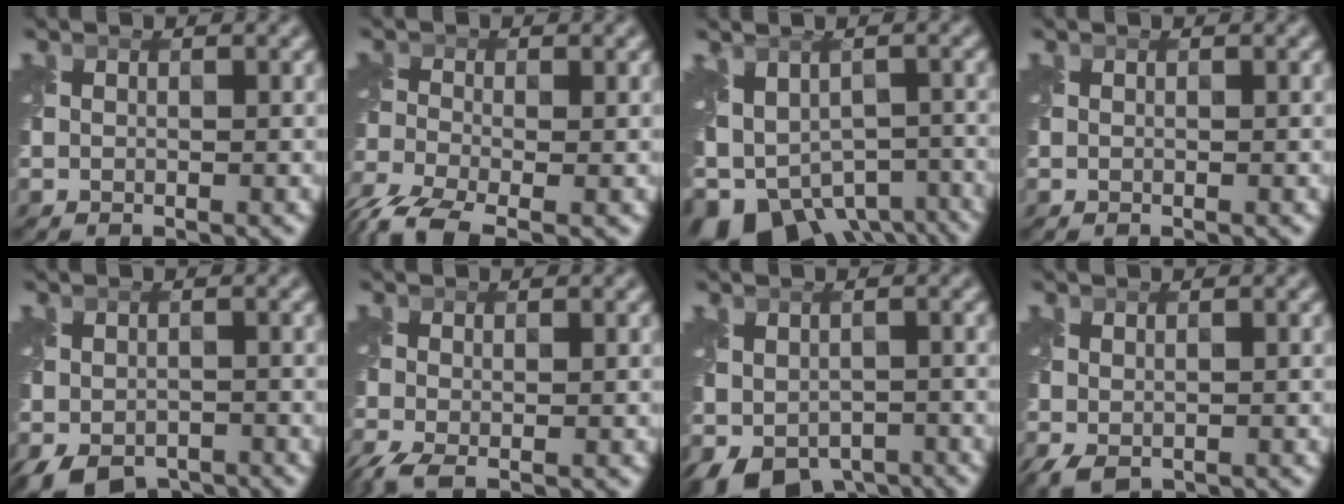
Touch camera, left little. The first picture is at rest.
{"total": 5.5, "force": [-3.9, 2.0, 3.3], "torque": [-0.078, -0.018, -0.088]}
{"total": 9.5, "force": [-5.8, 5.5, 5.1], "torque": [-0.092, -0.021, -0.071]}
{"total": 0.0}
{"total": 5.2, "force": [-3.6, 2.8, 2.5], "torque": [-0.044, -0.023, -0.058]}
{"total": 2.6, "force": [-1.4, 0.8, 2.0], "torque": [-0.054, -0.011, -0.032]}
{"total": 6.1, "force": [-3.5, 3.7, 3.5], "torque": [-0.058, -0.023, -0.049]}
{"total": 1.6, "force": [-0.5, 1.0, 1.2], "torque": [-0.031, -0.007, -0.006]}